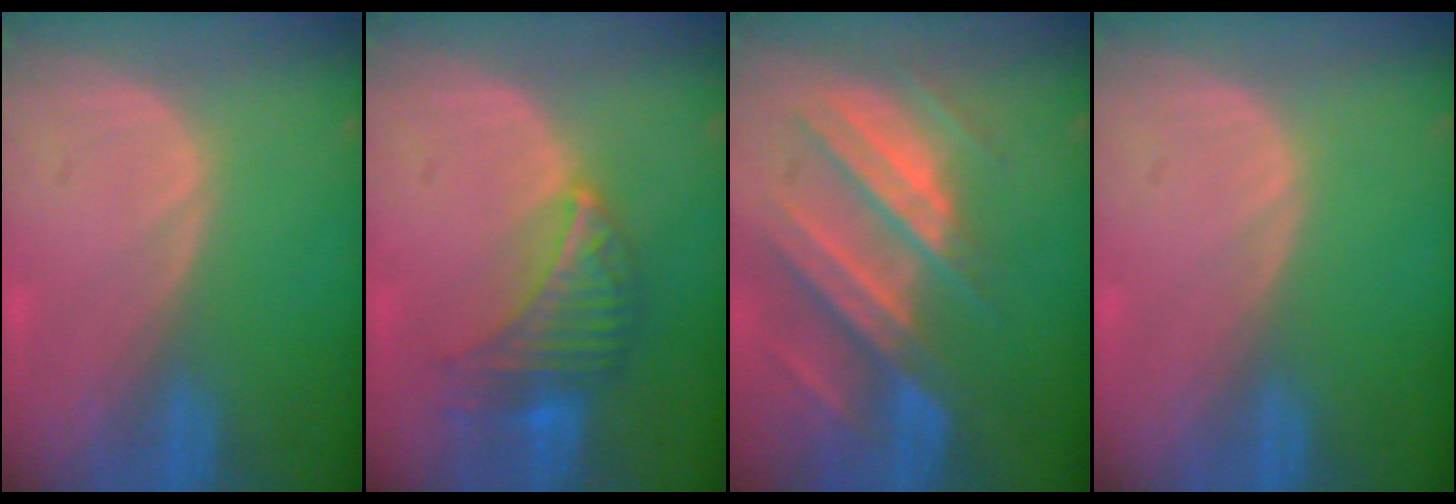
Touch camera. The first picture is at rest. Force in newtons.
{"total": 6.9, "press": 6.7, "slide": 1.6}
{"total": 10.4, "press": 9.2, "slide": 4.8}
{"total": 0.0}